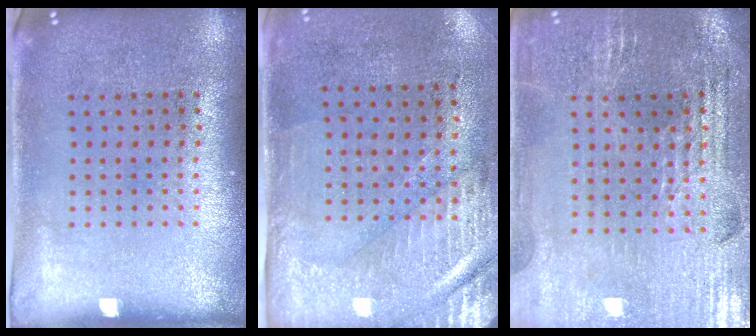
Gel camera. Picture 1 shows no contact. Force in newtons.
{"total": 2.9, "press": 2.5, "slide": 1.5}
{"total": 2.9, "press": 2.9, "slide": 0.5}